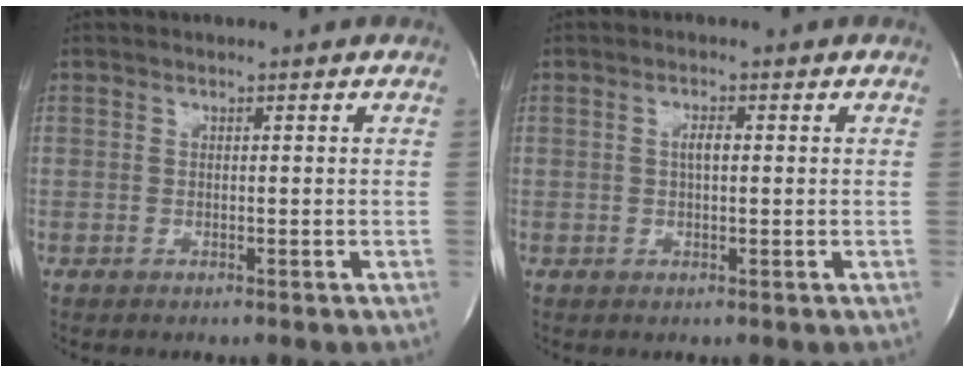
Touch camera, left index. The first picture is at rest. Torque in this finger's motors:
{"motor_torque": [0.08, 0.05, 0.01, 0.03]}